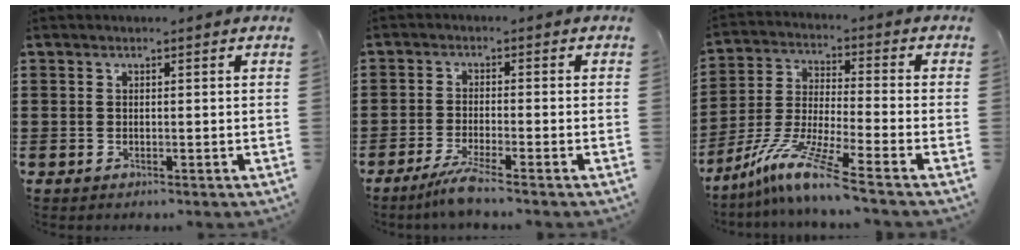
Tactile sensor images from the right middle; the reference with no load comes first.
{"total": 3.9, "force": [-2.9, -0.2, 2.5], "torque": [-0.056, -0.013, -0.057]}
{"total": 9.9, "force": [-7.2, 0.0, 6.8], "torque": [-0.147, -0.010, -0.147]}